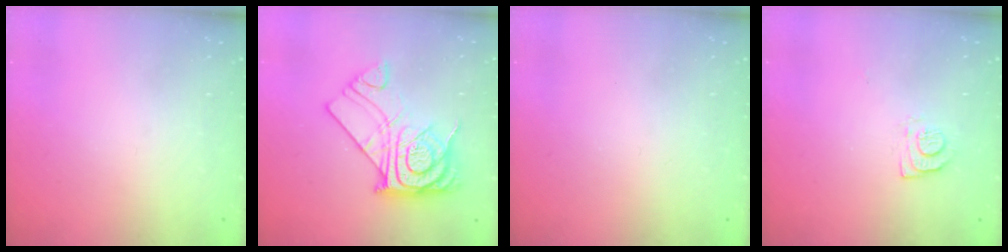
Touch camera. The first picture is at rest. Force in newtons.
{"total": 15.9, "press": 15.9, "slide": 1.4}
{"total": 1.8, "press": 1.8, "slide": 0.4}
{"total": 6.8, "press": 6.7, "slide": 0.7}